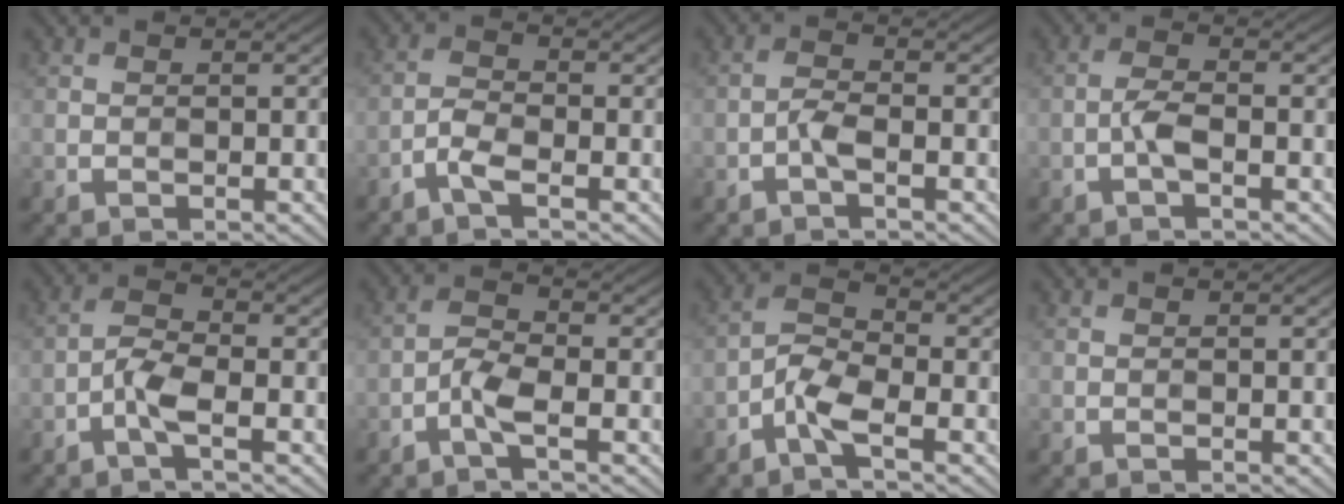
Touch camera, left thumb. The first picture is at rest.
{"total": 2.7, "force": [-1.8, 0.7, 1.9], "torque": [-0.048, 0.000, -0.046]}
{"total": 2.1, "force": [-1.0, 0.6, 1.8], "torque": [-0.042, 0.004, -0.026]}
{"total": 2.6, "force": [-1.0, 0.8, 2.3], "torque": [-0.053, 0.005, -0.026]}
{"total": 3.6, "force": [-1.8, 1.0, 2.9], "torque": [-0.070, 0.005, -0.046]}
{"total": 3.2, "force": [-1.8, 0.8, 2.6], "torque": [-0.063, 0.005, -0.045]}
{"total": 4.4, "force": [-2.7, 1.3, 3.3], "torque": [-0.075, 0.002, -0.067]}
{"total": 0.0}